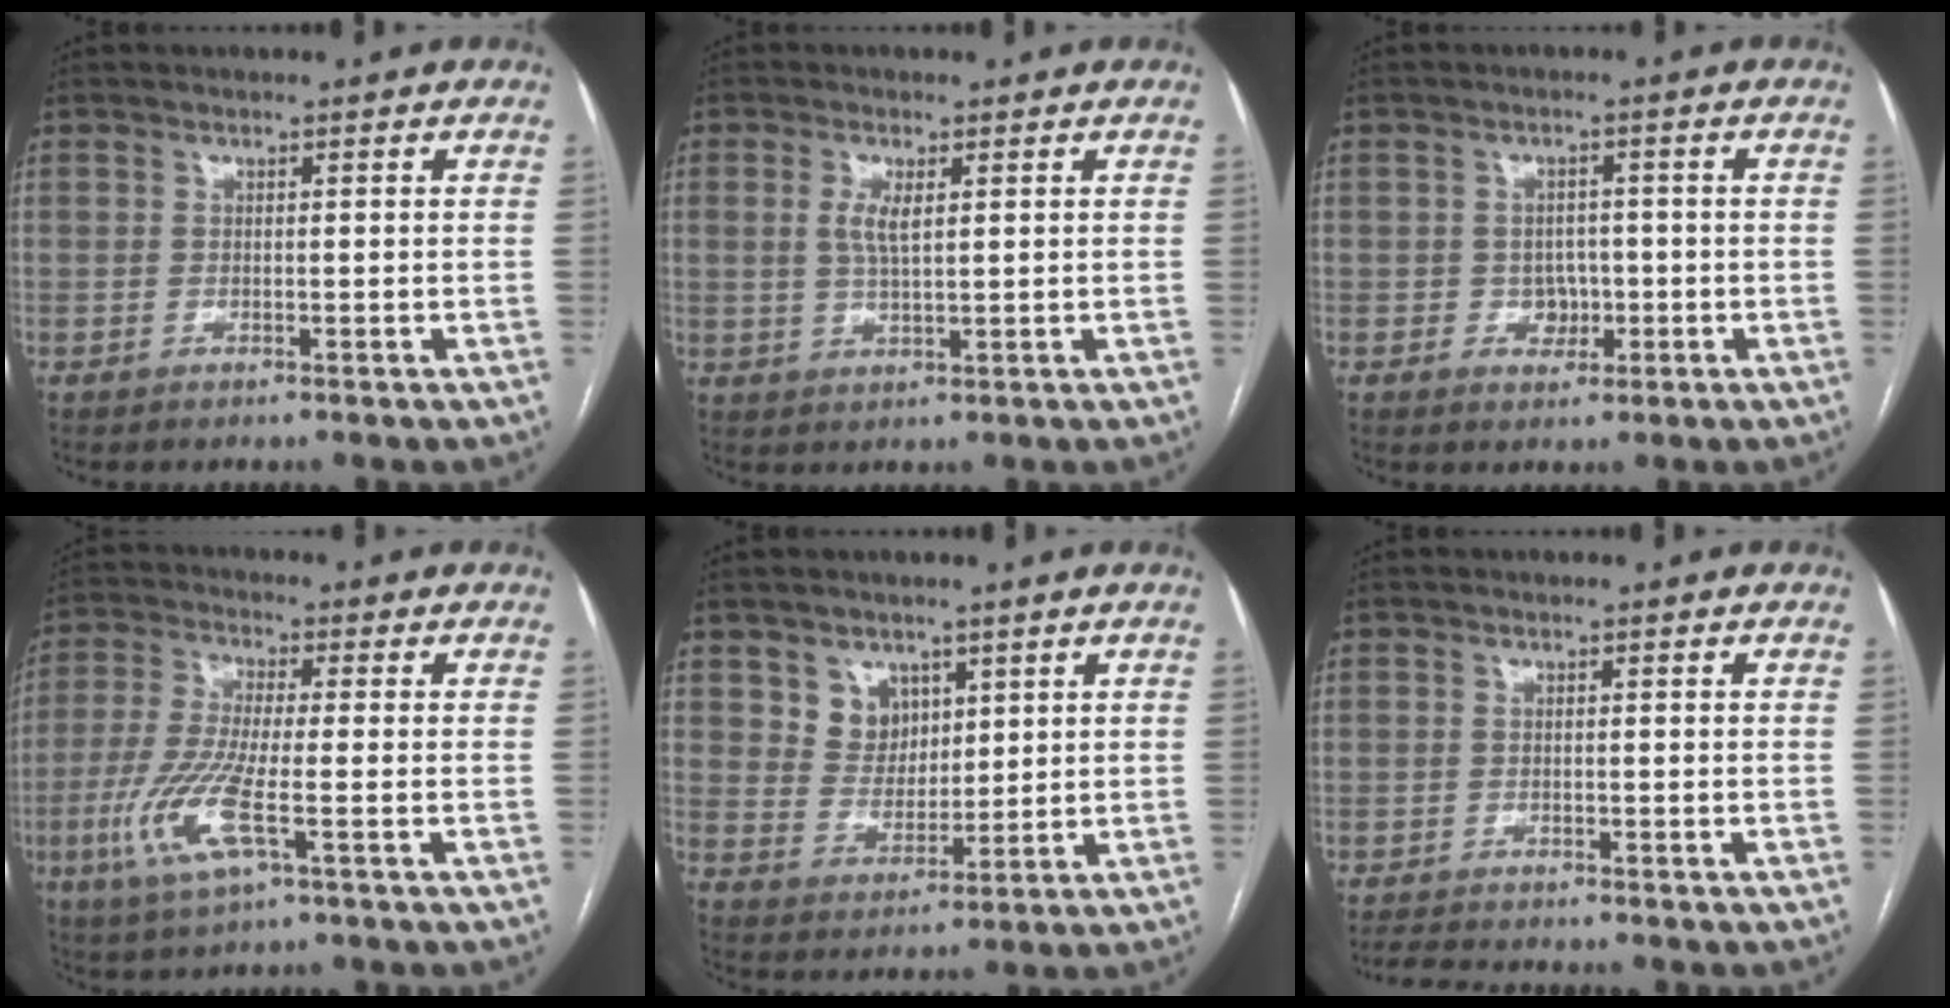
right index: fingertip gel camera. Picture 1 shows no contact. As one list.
[{"total": 3.6, "force": [1.0, 1.0, 3.2], "torque": [-0.069, -0.002, 0.022]}, {"total": 3.3, "force": [-0.8, 2.8, 1.5], "torque": [-0.015, 0.008, -0.005]}, {"total": 10.2, "force": [-3.4, 1.4, 9.5], "torque": [-0.210, -0.013, -0.069]}, {"total": 5.7, "force": [3.1, 4.5, 1.6], "torque": [-0.031, 0.006, 0.064]}, {"total": 3.1, "force": [-3.0, 0.2, 0.8], "torque": [-0.015, -0.013, -0.049]}]